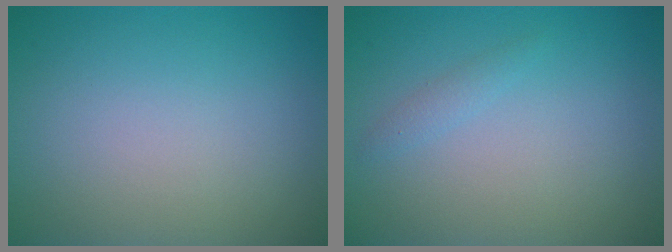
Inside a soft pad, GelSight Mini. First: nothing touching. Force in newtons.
{"total": 0.8, "press": 0.8, "slide": 0.1}